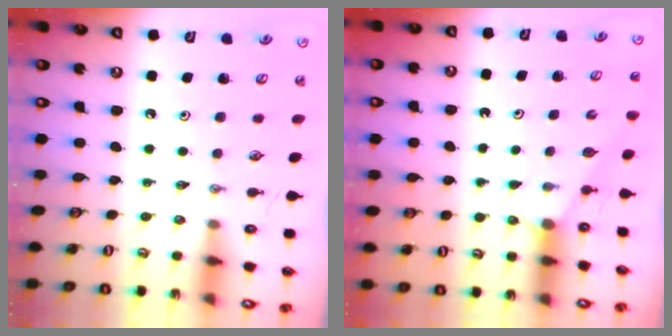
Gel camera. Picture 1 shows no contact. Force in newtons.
{"total": 2.1, "press": 2.1, "slide": 0.3}